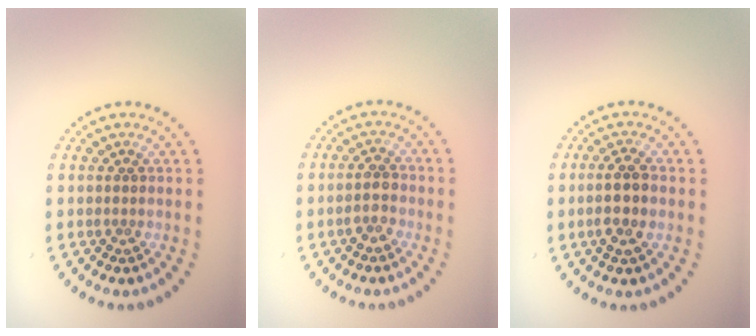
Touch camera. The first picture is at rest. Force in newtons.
{"total": 1.8, "press": 1.7, "slide": 0.4}
{"total": 2.8, "press": 2.7, "slide": 0.9}